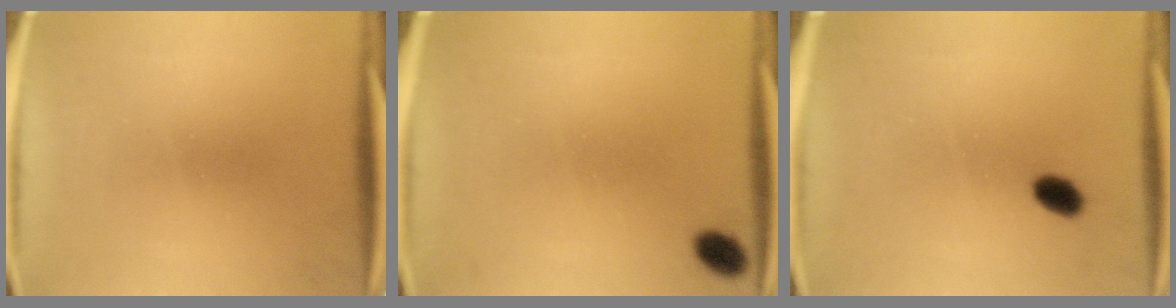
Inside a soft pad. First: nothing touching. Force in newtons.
{"total": 3.3}
{"total": 3.5}